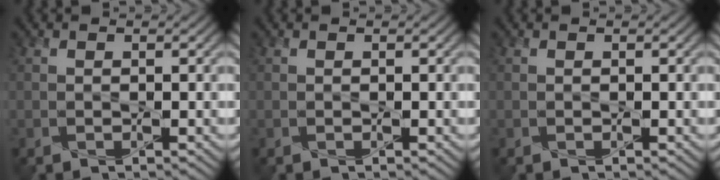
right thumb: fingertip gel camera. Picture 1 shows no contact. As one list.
[{"total": 0.0}, {"total": 0.0}]